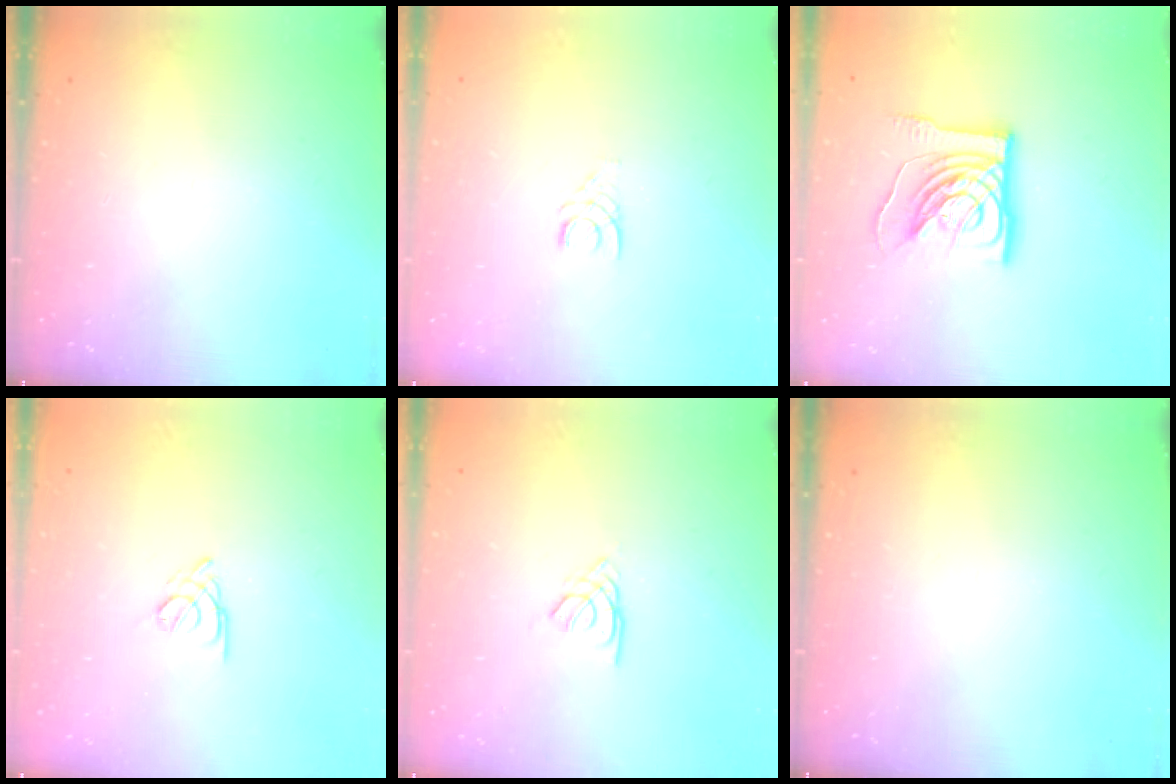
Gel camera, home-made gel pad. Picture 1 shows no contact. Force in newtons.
{"total": 2.4, "press": 2.4, "slide": 0.2}
{"total": 15.9, "press": 15.7, "slide": 1.9}
{"total": 3.8, "press": 3.8, "slide": 0.6}
{"total": 2.3, "press": 2.3, "slide": 0.5}
{"total": 0.0}